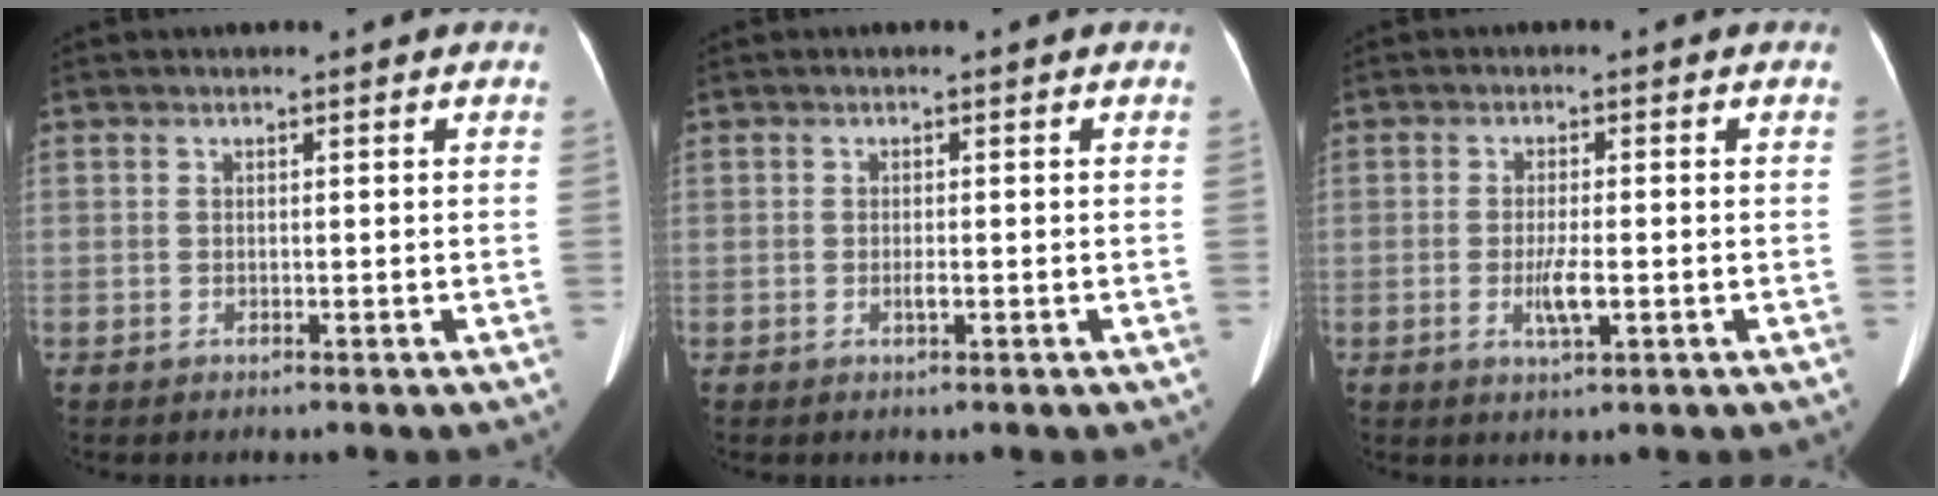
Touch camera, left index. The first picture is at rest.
{"total": 0.9, "force": [-0.3, 0.1, 0.9], "torque": [-0.019, -0.001, -0.004]}
{"total": 3.6, "force": [-0.9, 0.6, 3.4], "torque": [-0.070, -0.005, -0.015]}